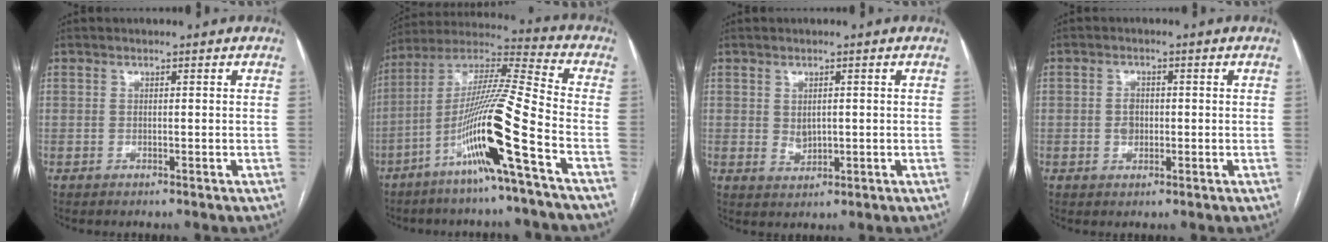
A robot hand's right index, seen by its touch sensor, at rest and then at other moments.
{"total": 16.1, "force": [-7.1, -1.4, 14.4], "torque": [-0.280, -0.009, -0.138]}
{"total": 2.5, "force": [0.4, 1.7, 1.7], "torque": [-0.032, -0.004, 0.014]}
{"total": 2.4, "force": [-0.2, 1.9, 1.4], "torque": [-0.023, 0.004, -0.001]}